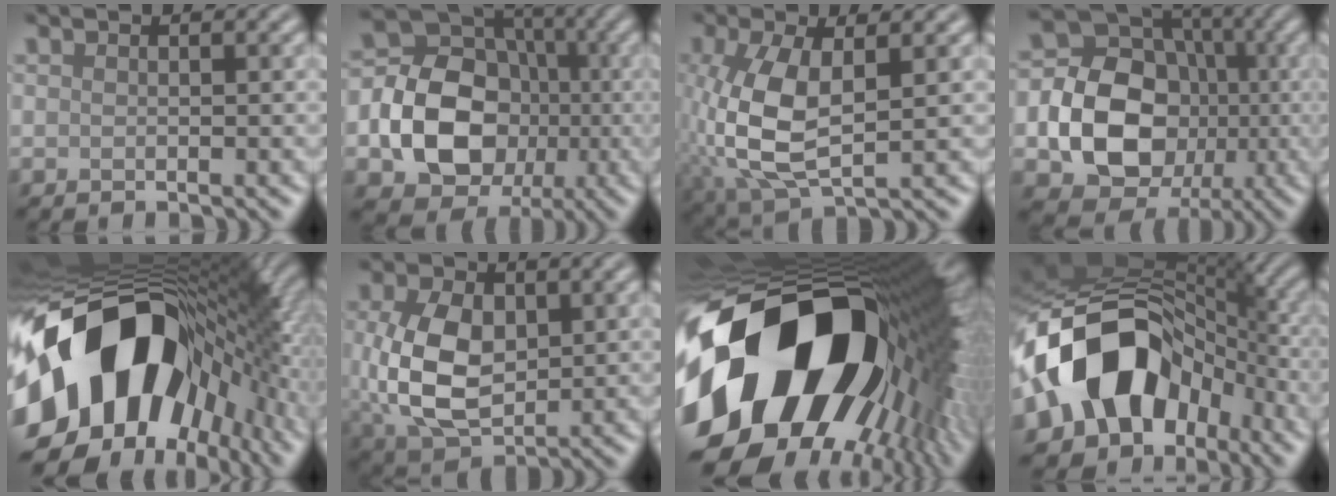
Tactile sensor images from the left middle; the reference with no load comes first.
{"total": 11.4, "force": [-2.0, 9.2, 6.5], "torque": [-0.110, -0.012, -0.054]}
{"total": 7.9, "force": [-0.2, 3.6, 7.0], "torque": [-0.168, 0.000, 0.000]}
{"total": 11.8, "force": [-1.8, 9.4, 6.8], "torque": [-0.120, -0.010, -0.044]}
{"total": 19.8, "force": [-3.7, 12.7, 14.7], "torque": [-0.277, -0.037, -0.061]}
{"total": 8.4, "force": [0.4, 5.6, 6.2], "torque": [-0.151, -0.008, 0.015]}
{"total": 21.6, "force": [-0.8, 13.7, 16.7], "torque": [-0.329, -0.073, 0.011]}
{"total": 14.7, "force": [-4.5, 10.2, 9.7], "torque": [-0.150, 0.008, -0.094]}